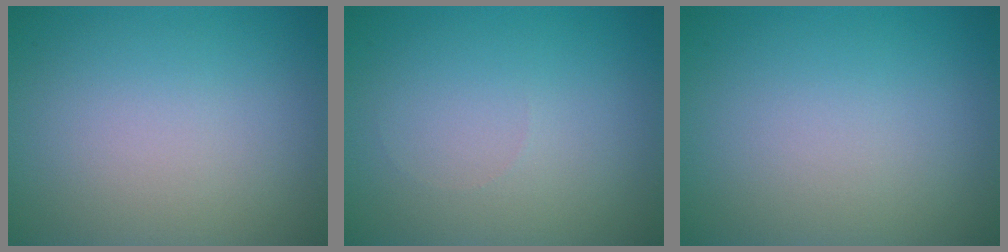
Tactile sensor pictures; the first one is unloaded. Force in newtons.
{"total": 0.0}
{"total": 0.0}